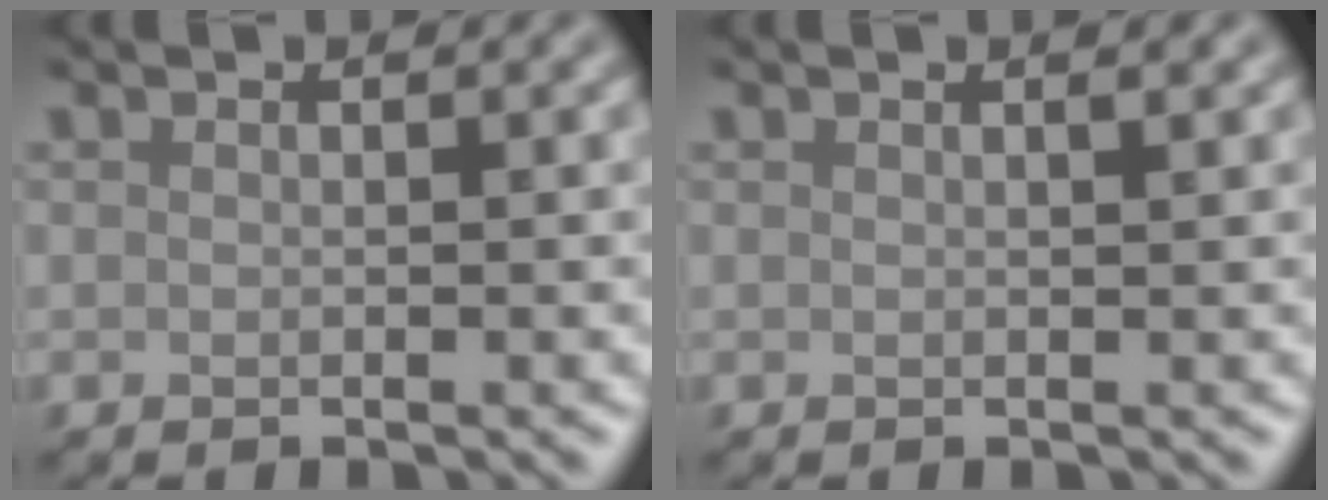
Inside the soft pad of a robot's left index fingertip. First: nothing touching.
{"total": 0.7, "force": [0.4, 0.1, 0.6], "torque": [-0.009, 0.003, 0.008]}